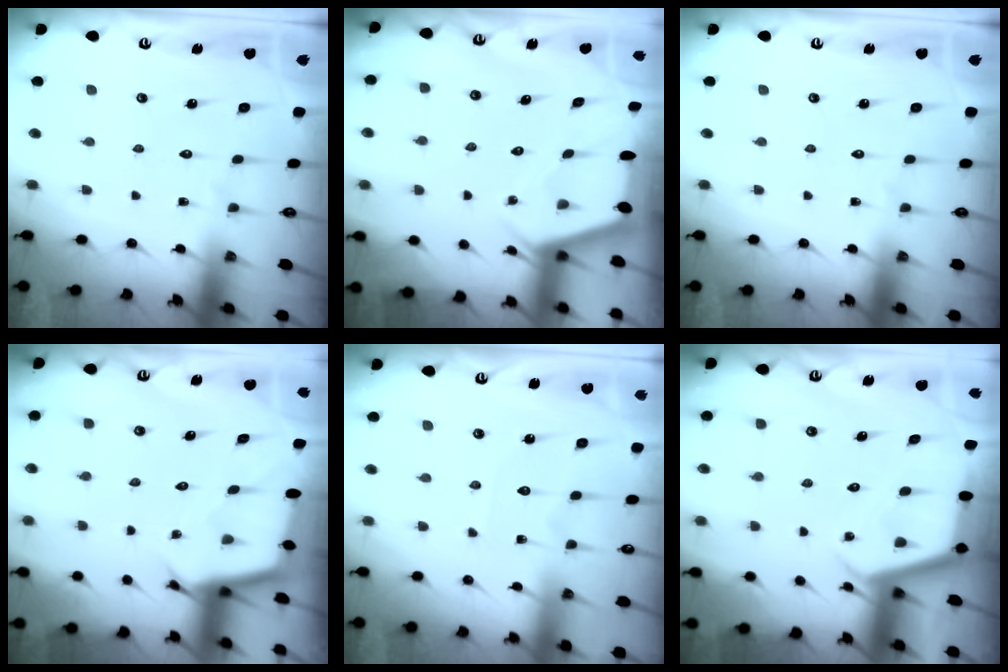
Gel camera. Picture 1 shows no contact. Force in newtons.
{"total": 2.4, "press": 2.3, "slide": 0.3}
{"total": 0.0}
{"total": 2.5, "press": 2.5, "slide": 0.1}
{"total": 4.0, "press": 4.0, "slide": 0.4}
{"total": 4.0, "press": 4.0, "slide": 0.2}